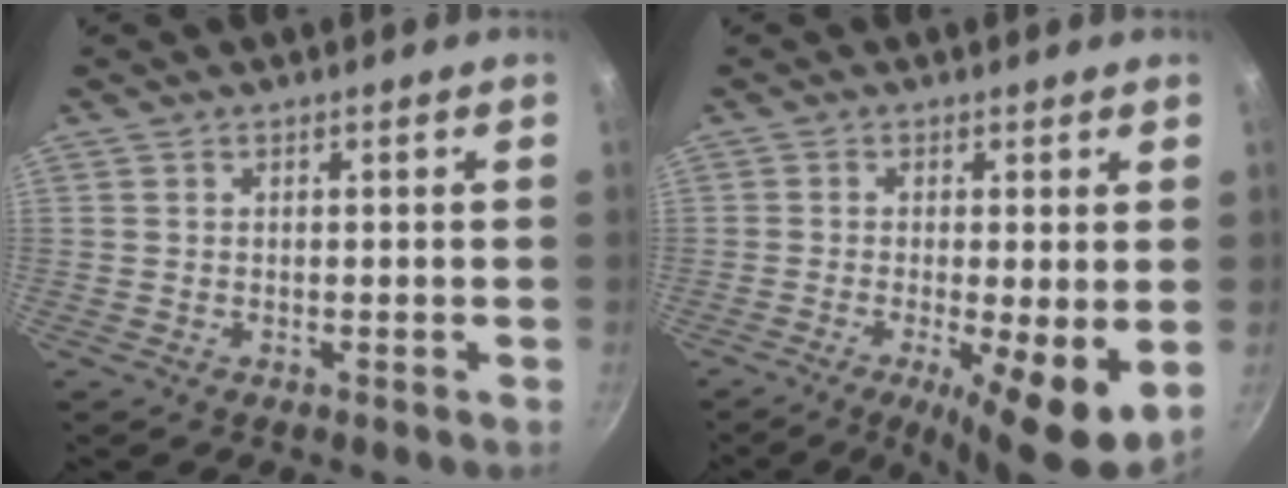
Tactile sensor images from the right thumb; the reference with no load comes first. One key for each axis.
{"total": 9.4, "fx": -1.7, "fy": 2.0, "fz": 9.0, "tx": -0.144, "ty": -0.012, "tz": -0.023}